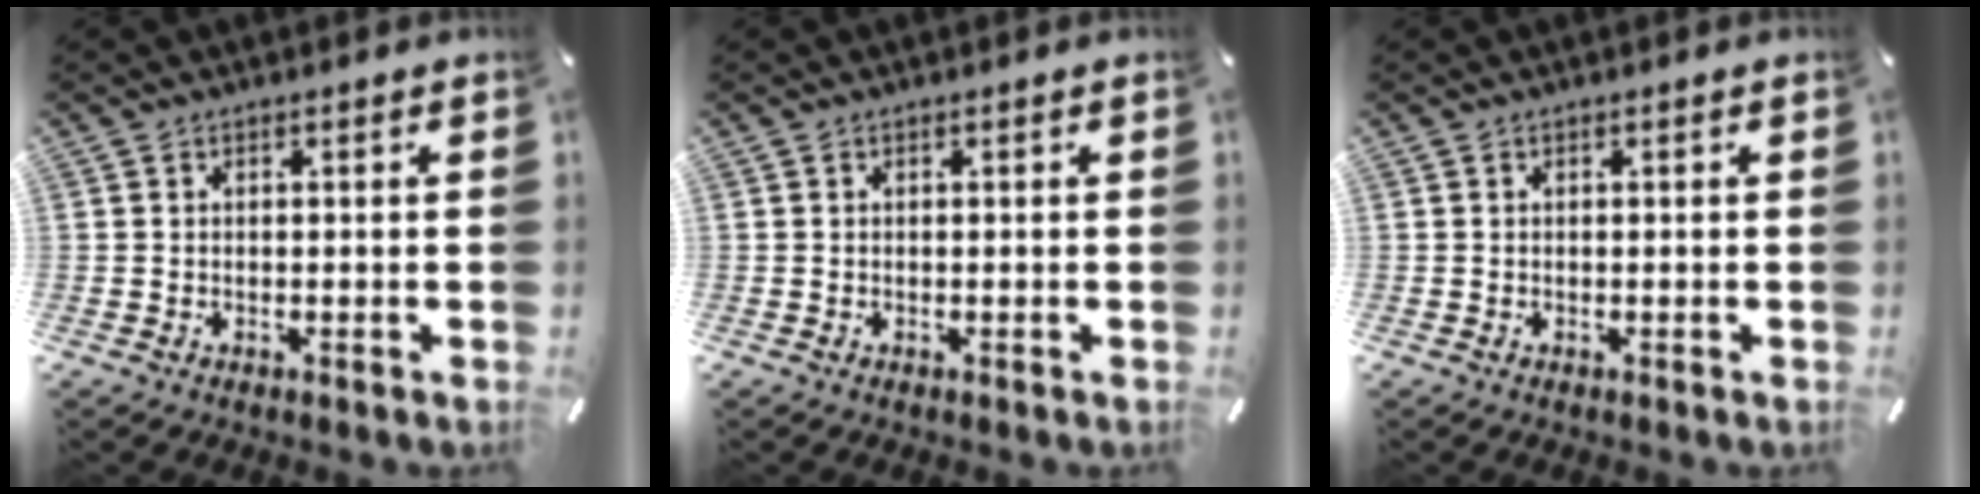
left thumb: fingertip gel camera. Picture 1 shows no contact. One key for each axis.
{"total": 0.0}
{"total": 0.0}